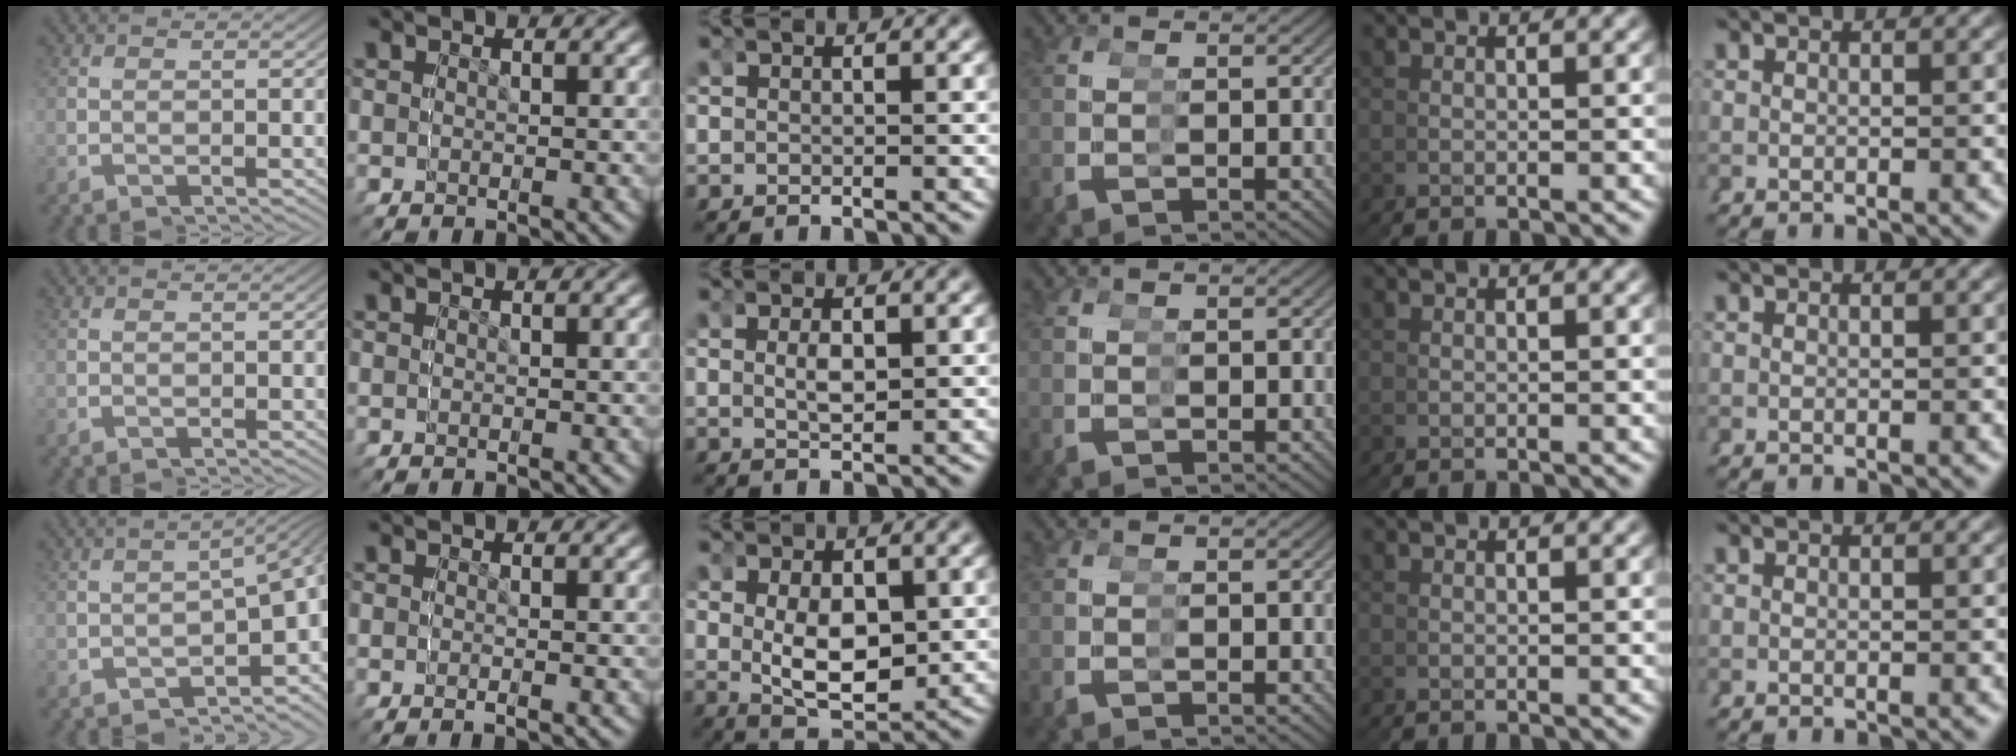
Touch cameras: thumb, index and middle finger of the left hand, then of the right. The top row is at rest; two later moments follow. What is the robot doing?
{"motion": "grasp_and_lifting", "object": "condiment"}